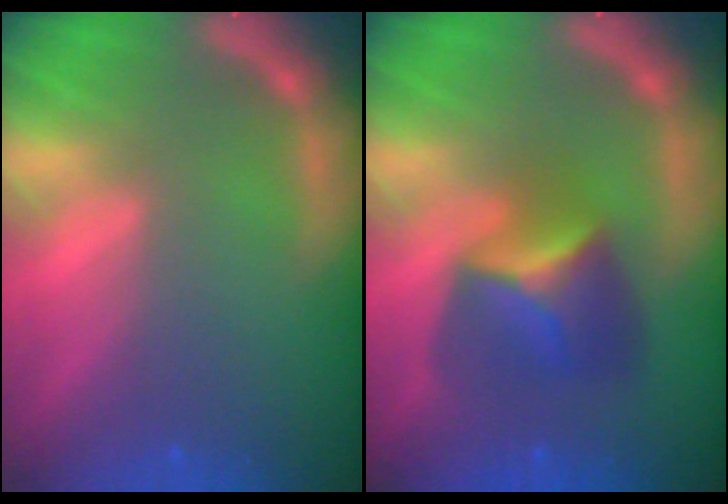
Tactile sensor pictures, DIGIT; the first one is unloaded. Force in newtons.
{"total": 5.4}